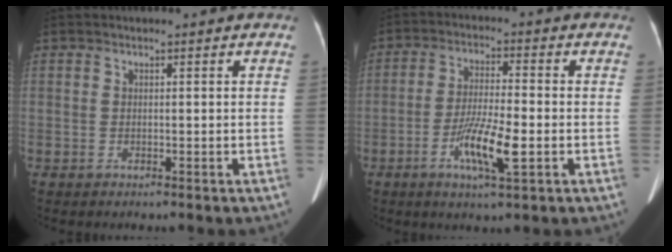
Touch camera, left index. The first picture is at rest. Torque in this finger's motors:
{"motor_torque": [0.76, 0.15, 0.35, 0.17]}